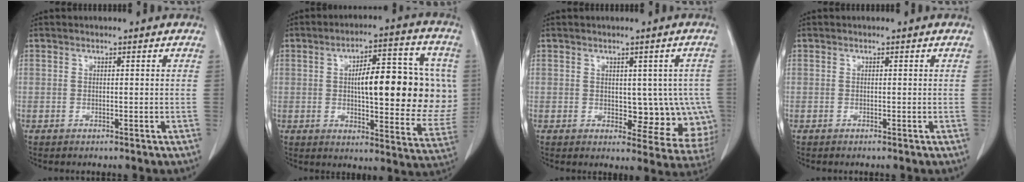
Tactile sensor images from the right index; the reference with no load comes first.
{"total": 19.2, "force": [1.8, 5.7, 18.3], "torque": [-0.240, 0.023, 0.032]}
{"total": 8.5, "force": [-0.3, 5.0, 6.9], "torque": [-0.054, 0.005, 0.008]}
{"total": 0.0}